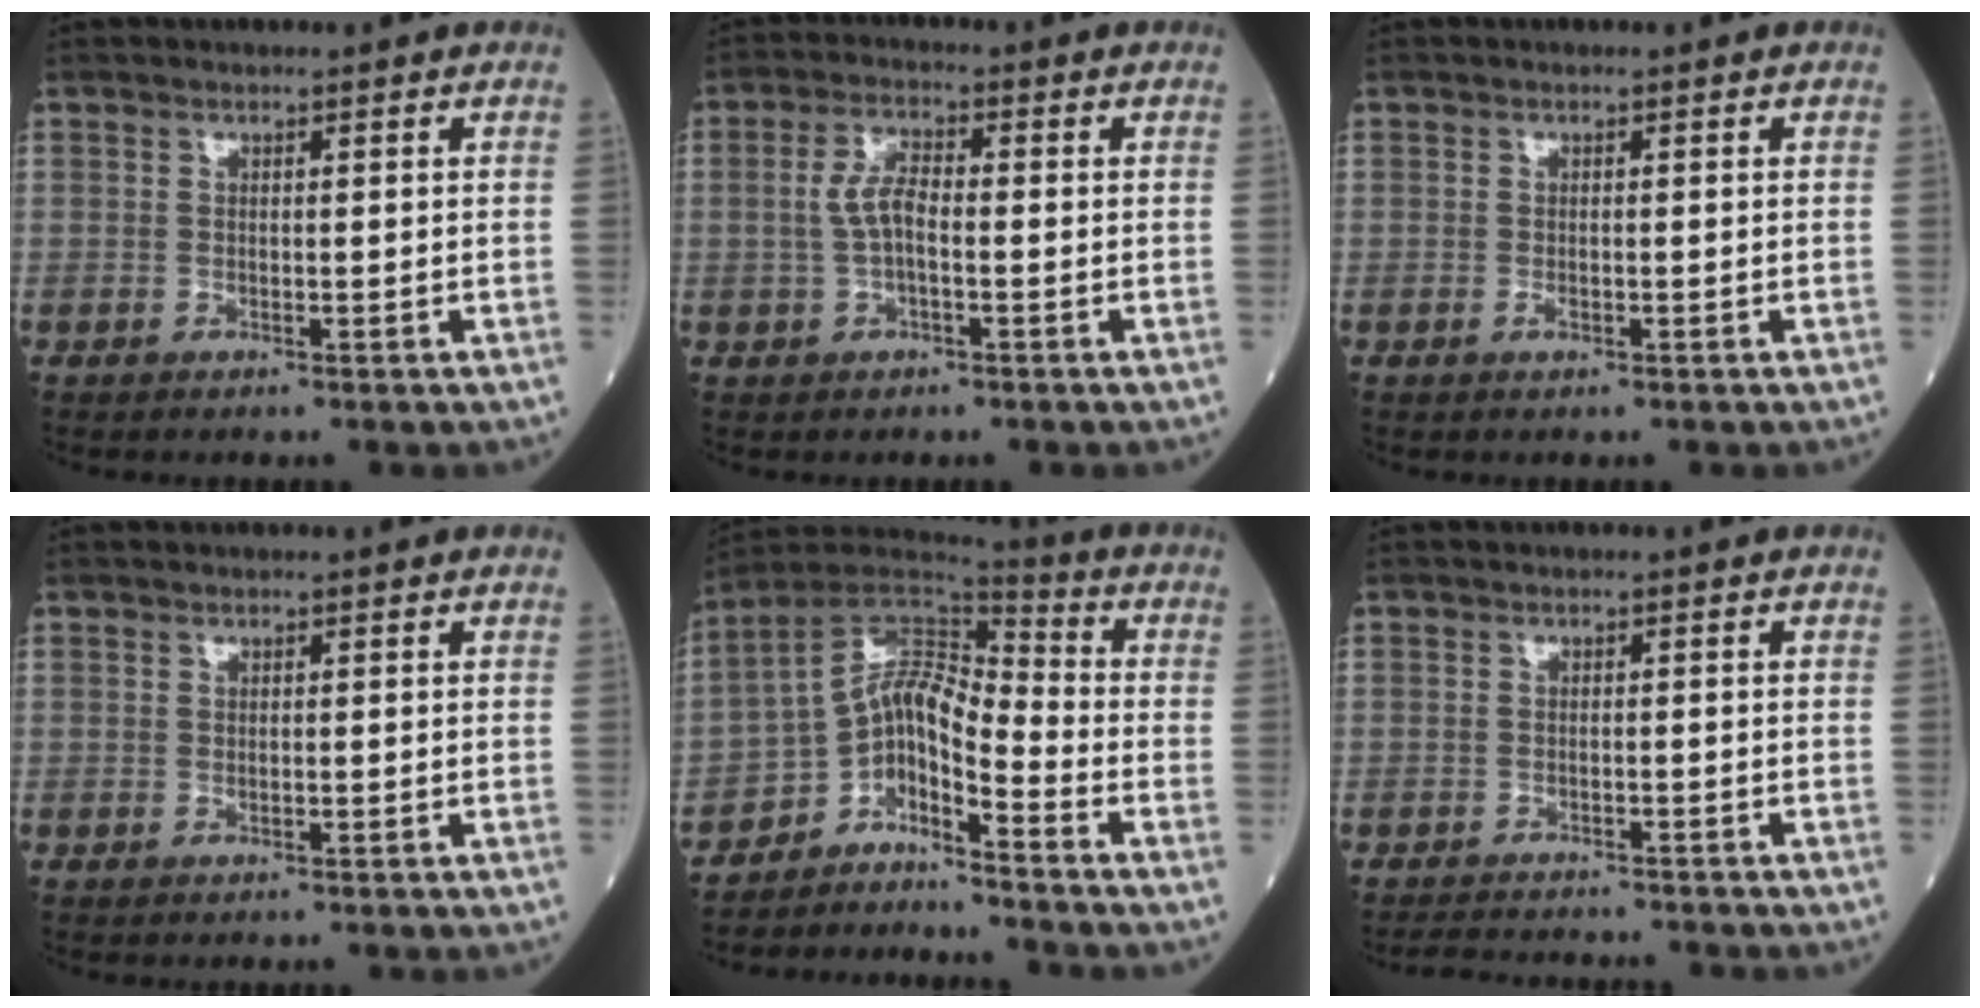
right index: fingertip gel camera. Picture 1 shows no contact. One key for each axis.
{"total": 4.4, "fx": -0.4, "fy": 1.5, "fz": 4.1, "tx": -0.093, "ty": 0.009, "tz": -0.009}
{"total": 0.7, "fx": -0.4, "fy": 0.3, "fz": 0.6, "tx": -0.012, "ty": 0.000, "tz": -0.006}
{"total": 0.0}
{"total": 8.8, "fx": -6.1, "fy": 2.3, "fz": 5.9, "tx": -0.113, "ty": 0.031, "tz": -0.114}
{"total": 5.3, "fx": -5.1, "fy": 1.3, "fz": 0.9, "tx": -0.013, "ty": -0.009, "tz": -0.076}